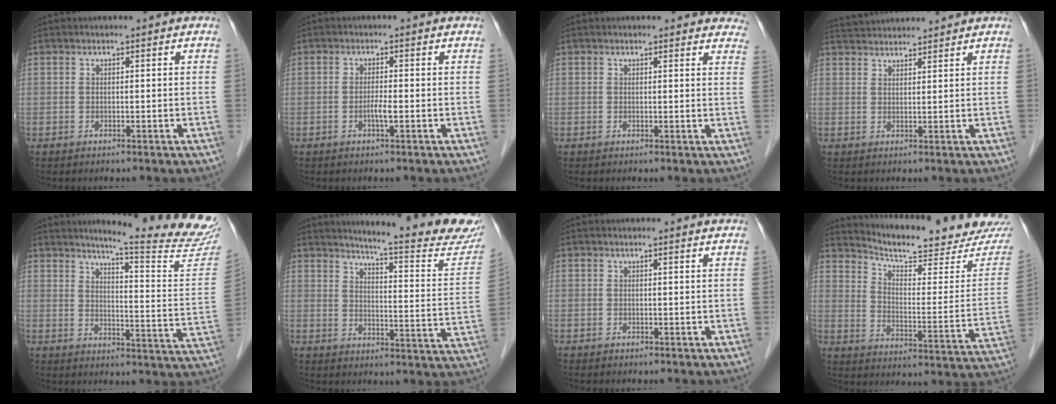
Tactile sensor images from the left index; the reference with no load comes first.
{"total": 1.8, "force": [-1.0, -0.1, 1.5], "torque": [-0.030, -0.006, -0.018]}
{"total": 6.5, "force": [6.1, 1.9, 1.1], "torque": [0.022, -0.015, 0.032]}
{"total": 6.5, "force": [6.3, 0.4, 1.3], "torque": [-0.030, 0.034, 0.101]}
{"total": 19.5, "force": [18.0, -0.9, 7.3], "torque": [-0.102, -0.124, 0.207]}
{"total": 19.4, "force": [17.9, 0.2, 7.5], "torque": [-0.102, -0.100, 0.207]}
{"total": 1.9, "force": [1.9, 0.0, 0.3], "torque": [-0.010, -0.008, 0.010]}
{"total": 19.4, "force": [18.6, 1.0, 5.2], "torque": [-0.086, -0.089, 0.239]}